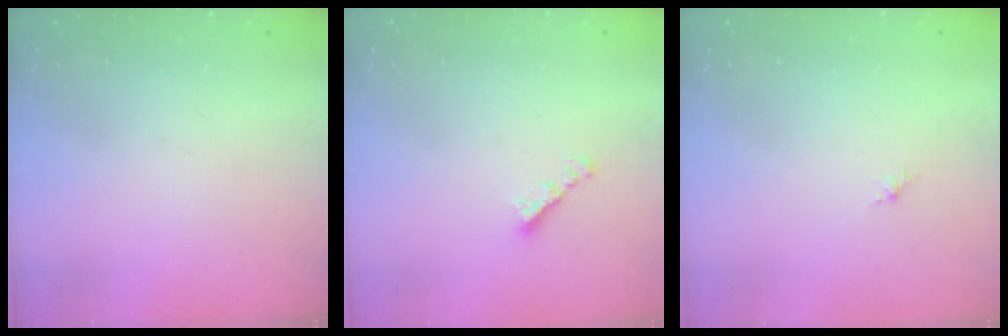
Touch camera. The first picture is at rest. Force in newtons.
{"total": 2.2, "press": 2.1, "slide": 0.5}
{"total": 1.3, "press": 1.2, "slide": 0.5}